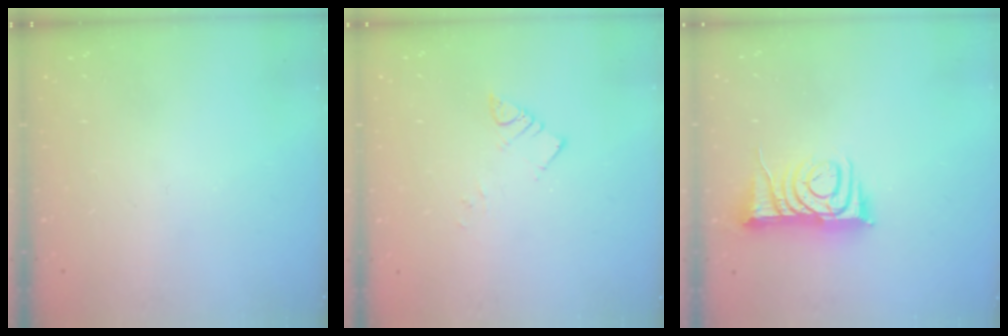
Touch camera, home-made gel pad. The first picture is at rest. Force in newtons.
{"total": 4.4, "press": 4.4, "slide": 0.1}
{"total": 8.4, "press": 8.3, "slide": 1.0}